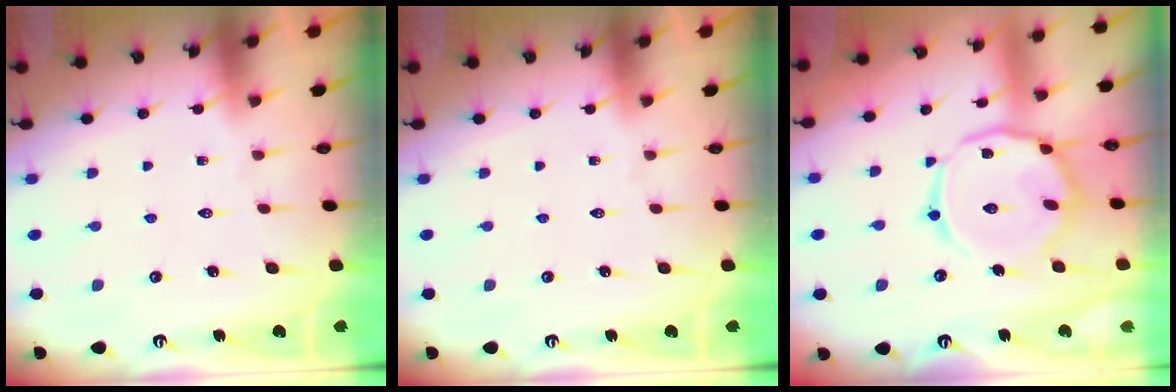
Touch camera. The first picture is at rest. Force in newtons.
{"total": 0.0}
{"total": 14.6, "press": 14.5, "slide": 0.9}